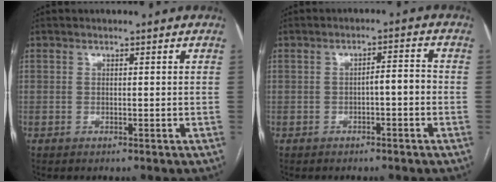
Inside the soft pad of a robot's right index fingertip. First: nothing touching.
{"total": 3.0, "force": [-0.9, 0.6, 2.8], "torque": [-0.039, 0.014, -0.012]}